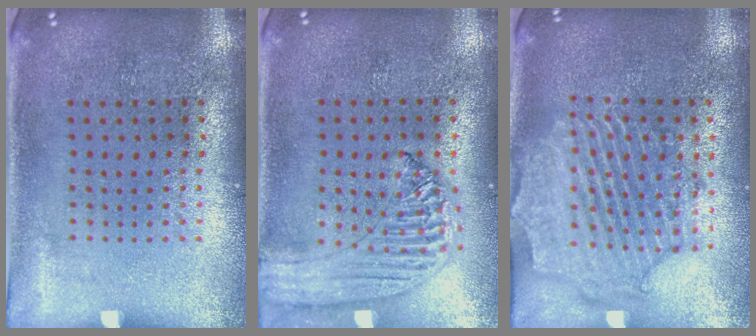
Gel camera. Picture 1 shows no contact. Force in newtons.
{"total": 1.3, "press": 1.2, "slide": 0.2}
{"total": 2.3, "press": 2.2, "slide": 0.8}